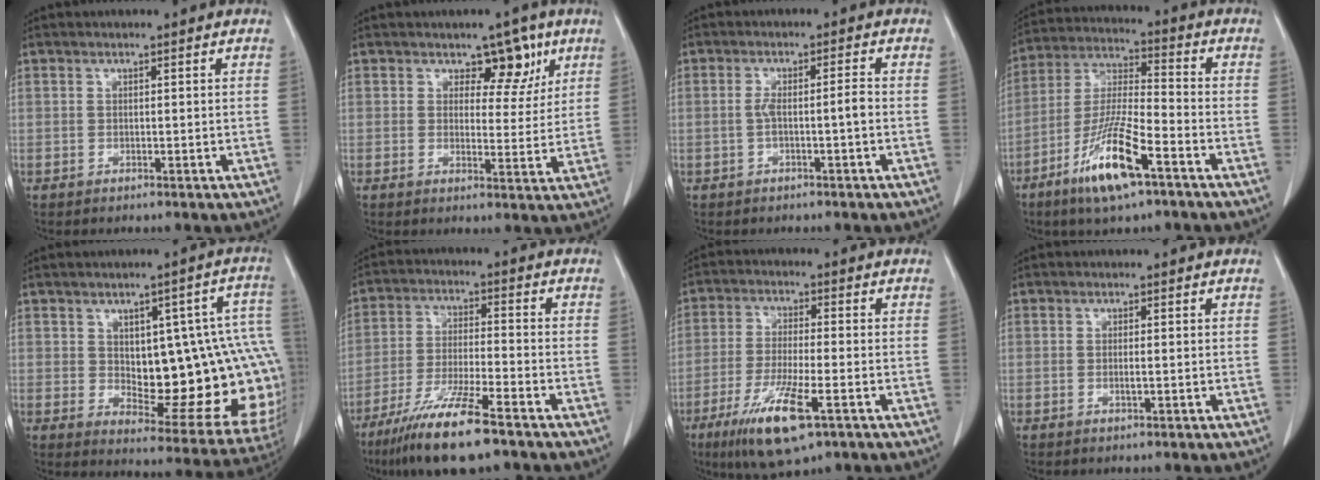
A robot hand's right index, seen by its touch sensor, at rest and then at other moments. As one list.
[{"total": 5.5, "force": [3.1, 3.3, 3.1], "torque": [-0.022, 0.001, 0.041]}, {"total": 3.0, "force": [-0.8, 0.1, 2.9], "torque": [-0.052, 0.013, -0.009]}, {"total": 13.2, "force": [-7.1, 1.9, 10.9], "torque": [-0.221, -0.020, -0.131]}, {"total": 20.5, "force": [0.0, 7.4, 19.1], "torque": [-0.174, 0.029, 0.029]}, {"total": 12.1, "force": [-8.3, 0.9, 8.7], "torque": [-0.169, -0.032, -0.152]}, {"total": 11.5, "force": [-5.7, 1.9, 9.8], "torque": [-0.190, -0.028, -0.095]}, {"total": 0.8, "force": [-0.1, 0.0, 0.8], "torque": [-0.016, 0.000, 0.000]}]